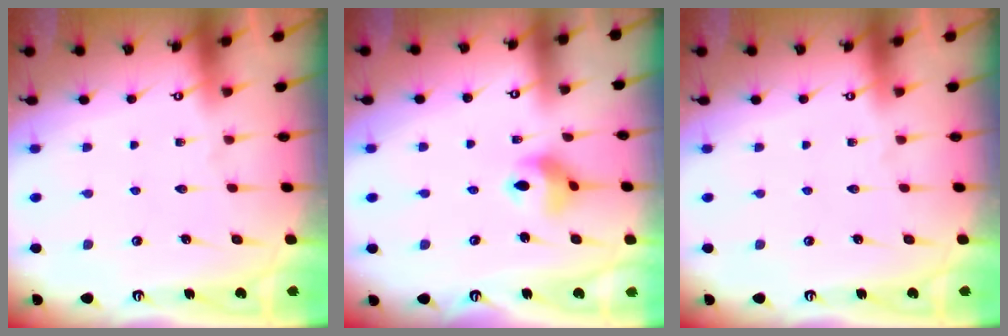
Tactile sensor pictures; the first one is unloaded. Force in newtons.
{"total": 6.9, "press": 6.9, "slide": 0.5}
{"total": 0.0}